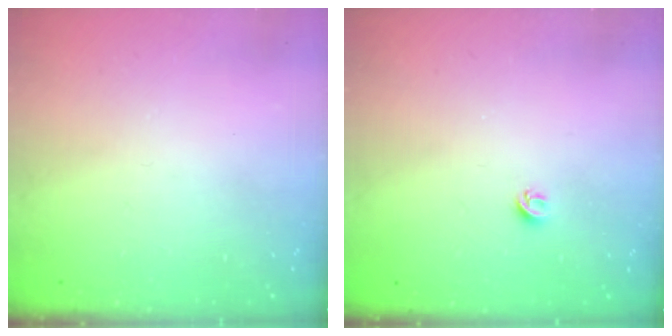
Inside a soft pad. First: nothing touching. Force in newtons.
{"total": 3.7, "press": 3.7, "slide": 0.5}